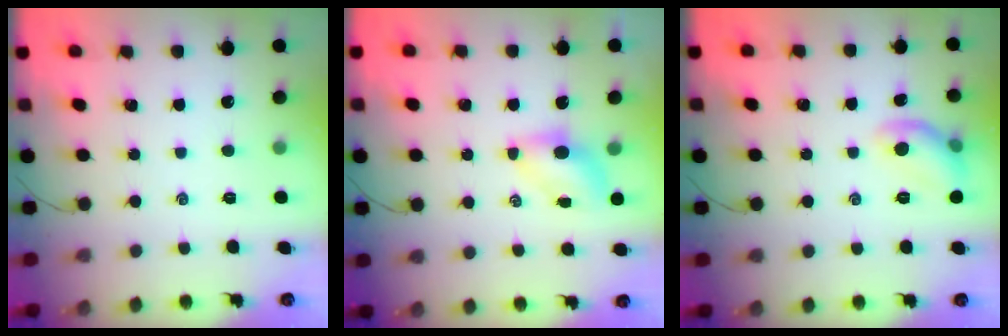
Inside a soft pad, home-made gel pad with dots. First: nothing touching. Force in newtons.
{"total": 4.7, "press": 4.6, "slide": 0.6}
{"total": 8.4, "press": 8.3, "slide": 1.4}